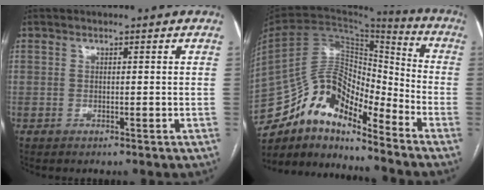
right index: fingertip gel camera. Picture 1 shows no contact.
{"total": 14.8, "force": [-12.1, 5.3, 6.8], "torque": [-0.118, 0.056, -0.219]}